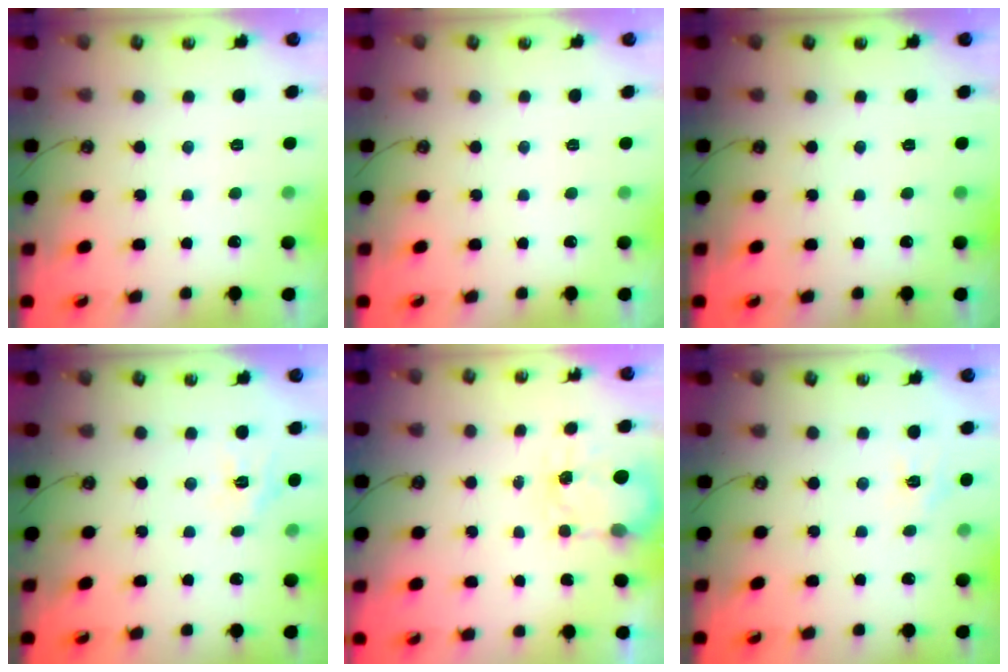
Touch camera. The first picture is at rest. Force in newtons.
{"total": 0.0}
{"total": 0.0}
{"total": 5.3, "press": 5.3, "slide": 0.4}
{"total": 3.8, "press": 3.7, "slide": 0.5}
{"total": 4.6, "press": 4.6, "slide": 0.6}